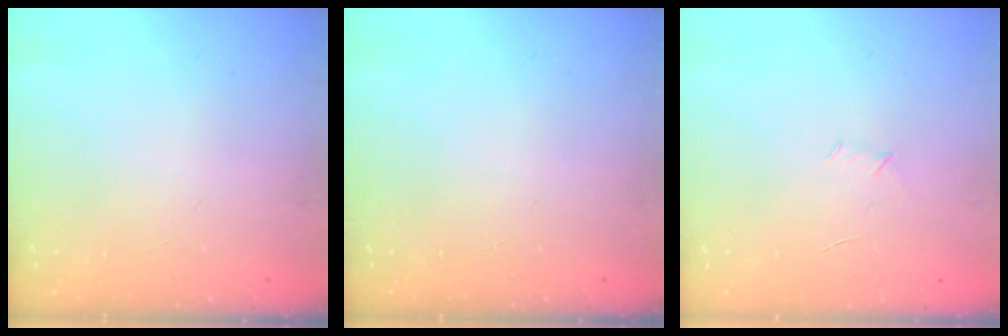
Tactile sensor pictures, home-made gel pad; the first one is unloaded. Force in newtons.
{"total": 0.0}
{"total": 3.0, "press": 2.9, "slide": 0.8}